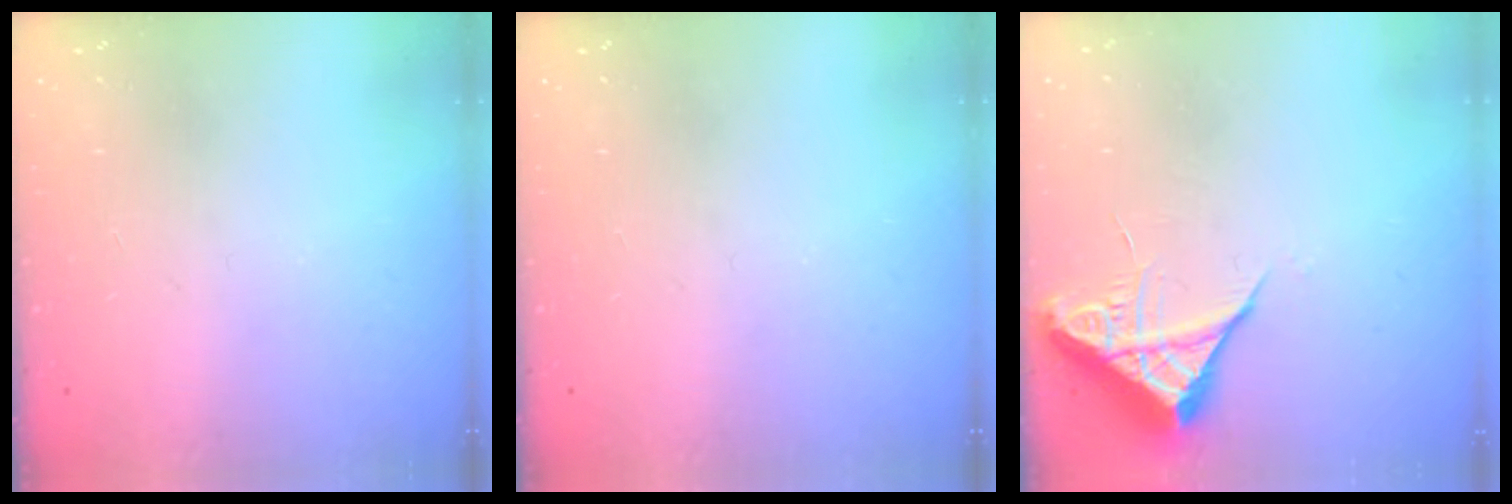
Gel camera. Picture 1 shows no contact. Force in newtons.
{"total": 0.0}
{"total": 6.7, "press": 6.7, "slide": 0.5}